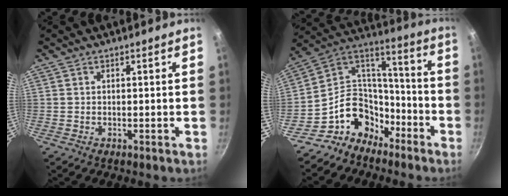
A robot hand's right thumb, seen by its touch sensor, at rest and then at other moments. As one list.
[{"total": 15.0, "force": [-9.3, 10.7, 4.9], "torque": [-0.035, 0.107, -0.175]}]